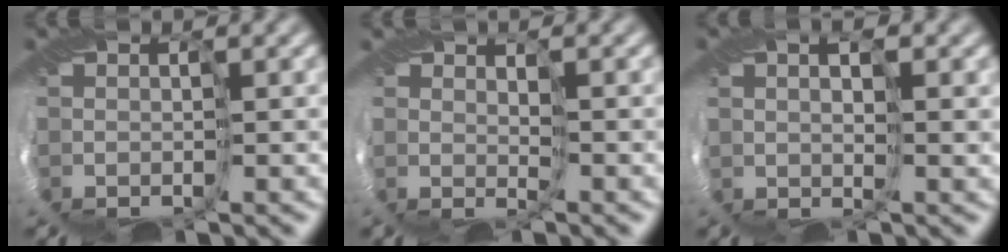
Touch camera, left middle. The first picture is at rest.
{"total": 2.3, "force": [1.1, -1.4, -1.5], "torque": [0.024, -0.001, 0.018]}
{"total": 1.5, "force": [1.4, -0.4, 0.3], "torque": [-0.004, 0.011, 0.023]}